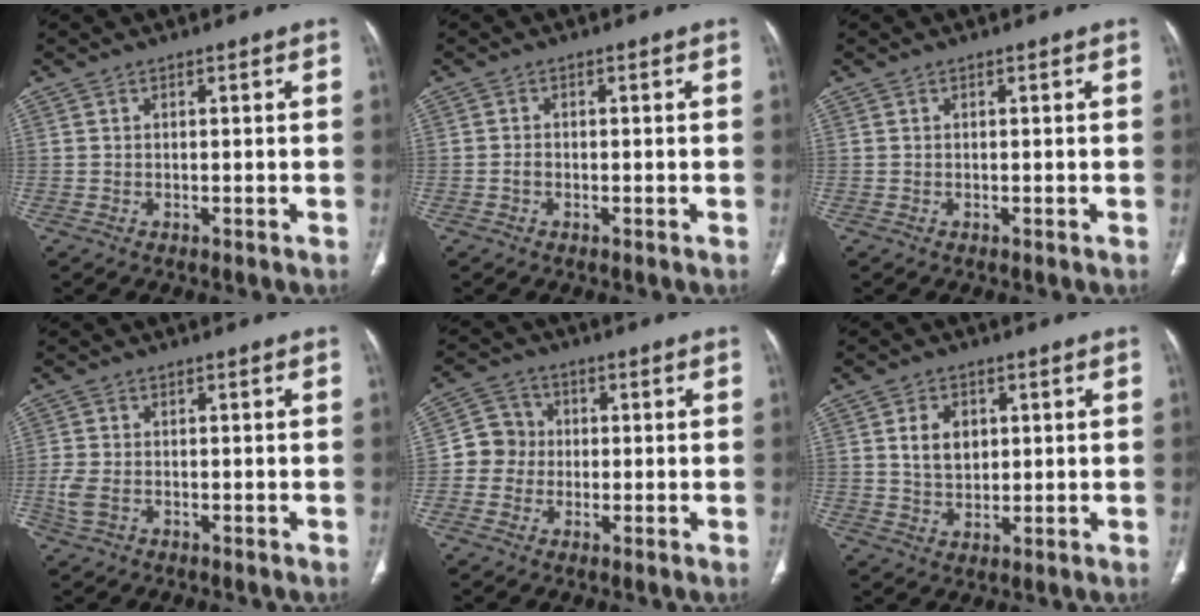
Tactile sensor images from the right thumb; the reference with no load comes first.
{"total": 1.0, "force": [-0.4, 0.7, 0.6], "torque": [-0.009, 0.004, -0.009]}
{"total": 0.0}
{"total": 3.4, "force": [-1.2, 2.3, 2.3], "torque": [-0.065, 0.003, -0.021]}
{"total": 6.0, "force": [-0.5, 5.7, 1.6], "torque": [0.001, 0.016, -0.022]}
{"total": 6.2, "force": [1.6, 4.5, 3.9], "torque": [-0.043, -0.011, 0.033]}